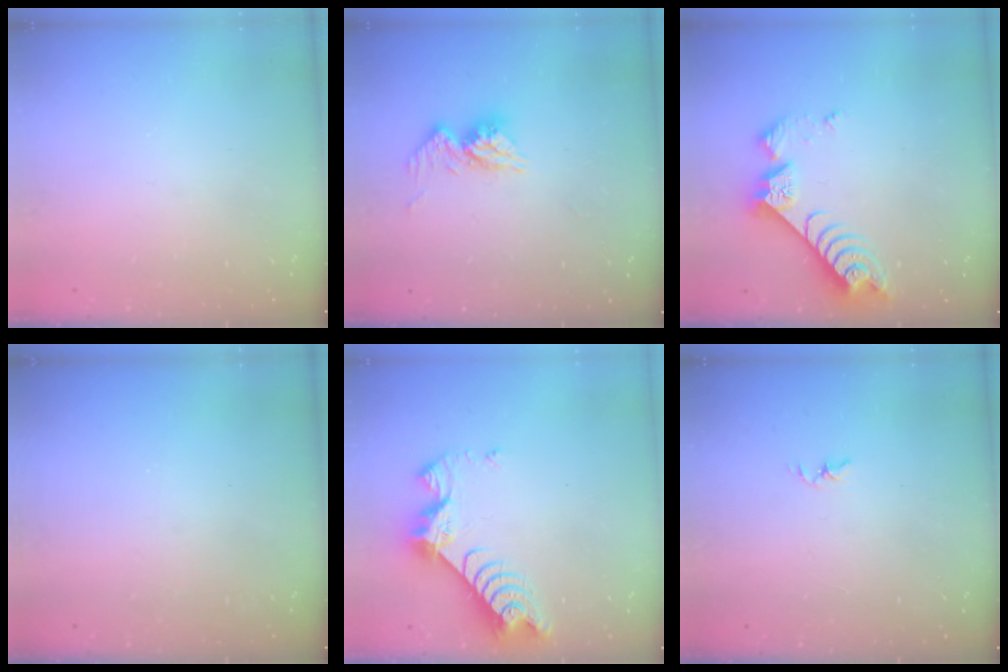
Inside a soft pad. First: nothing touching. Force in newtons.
{"total": 10.3, "press": 10.3, "slide": 0.9}
{"total": 8.4, "press": 8.4, "slide": 0.3}
{"total": 0.0}
{"total": 9.3, "press": 9.2, "slide": 0.8}
{"total": 1.8, "press": 1.7, "slide": 0.3}